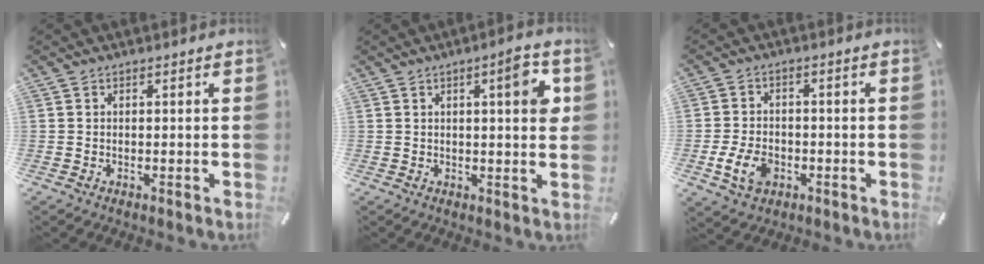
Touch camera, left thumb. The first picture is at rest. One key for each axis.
{"total": 7.6, "fx": 2.6, "fy": 1.4, "fz": 7.0, "tx": -0.096, "ty": -0.011, "tz": 0.033}
{"total": 7.3, "fx": -2.5, "fy": 5.2, "fz": 4.5, "tx": -0.094, "ty": 0.004, "tz": -0.048}